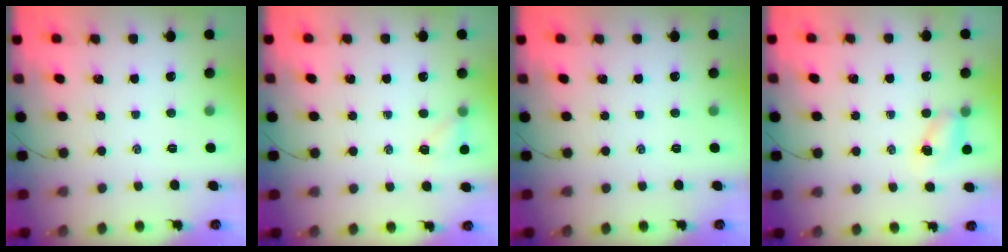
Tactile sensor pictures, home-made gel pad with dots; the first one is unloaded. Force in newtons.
{"total": 5.7, "press": 5.6, "slide": 0.9}
{"total": 0.0}
{"total": 4.4, "press": 4.3, "slide": 0.8}